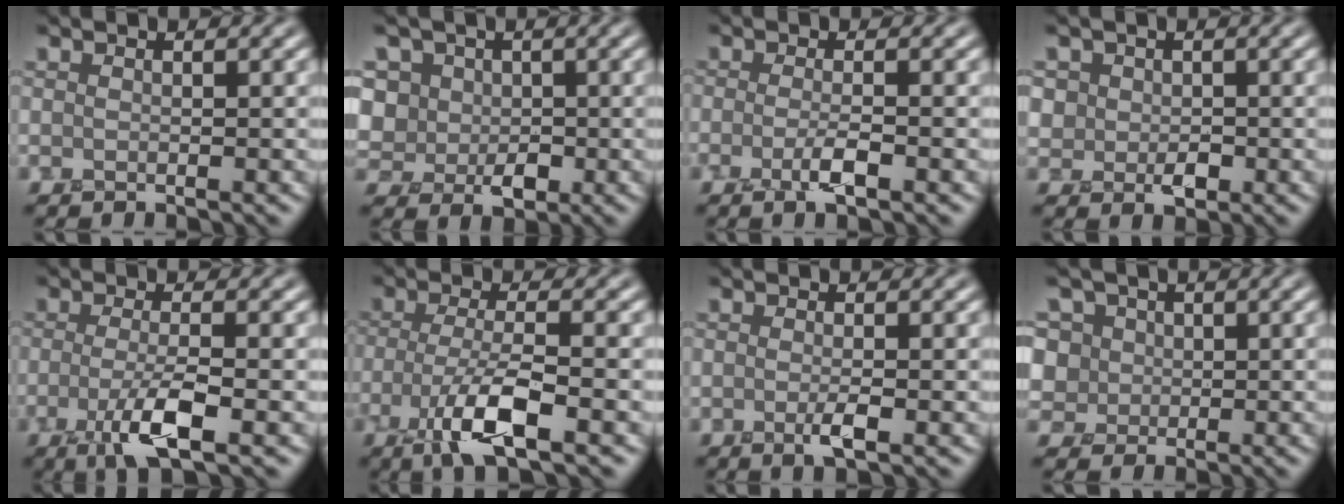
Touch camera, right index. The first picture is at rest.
{"total": 6.1, "force": [2.2, 5.1, 2.4], "torque": [-0.052, 0.021, 0.026]}
{"total": 1.9, "force": [-0.9, 0.3, 1.6], "torque": [-0.037, -0.001, -0.021]}
{"total": 1.9, "force": [0.2, 1.8, 0.4], "torque": [-0.007, 0.001, 0.001]}
{"total": 3.8, "force": [-1.4, 0.8, 3.4], "torque": [-0.071, -0.004, -0.028]}
{"total": 5.1, "force": [-2.4, 1.3, 4.3], "torque": [-0.094, -0.001, -0.049]}
{"total": 1.1, "force": [-0.3, 0.1, 1.0], "torque": [-0.023, -0.002, -0.007]}
{"total": 7.8, "force": [4.1, 5.9, 3.0], "torque": [-0.065, 0.032, 0.046]}